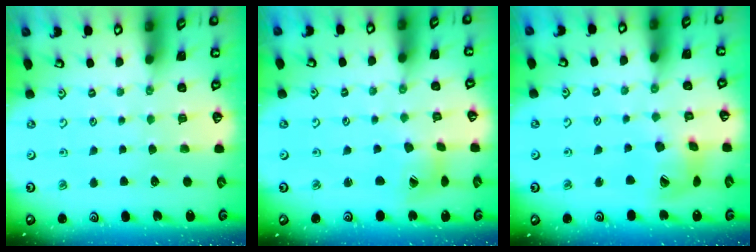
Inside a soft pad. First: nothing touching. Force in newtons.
{"total": 6.1, "press": 6.0, "slide": 0.6}
{"total": 13.1, "press": 13.0, "slide": 1.8}